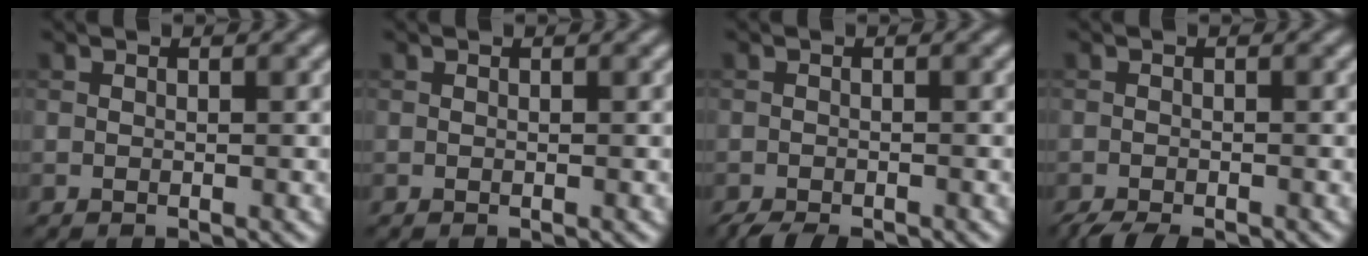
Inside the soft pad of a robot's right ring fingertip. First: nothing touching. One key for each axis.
{"total": 0.0}
{"total": 2.1, "fx": -1.9, "fy": 0.5, "fz": 0.8, "tx": -0.011, "ty": -0.005, "tz": -0.033}
{"total": 2.4, "fx": -2.1, "fy": 0.4, "fz": 1.1, "tx": -0.019, "ty": -0.008, "tz": -0.040}